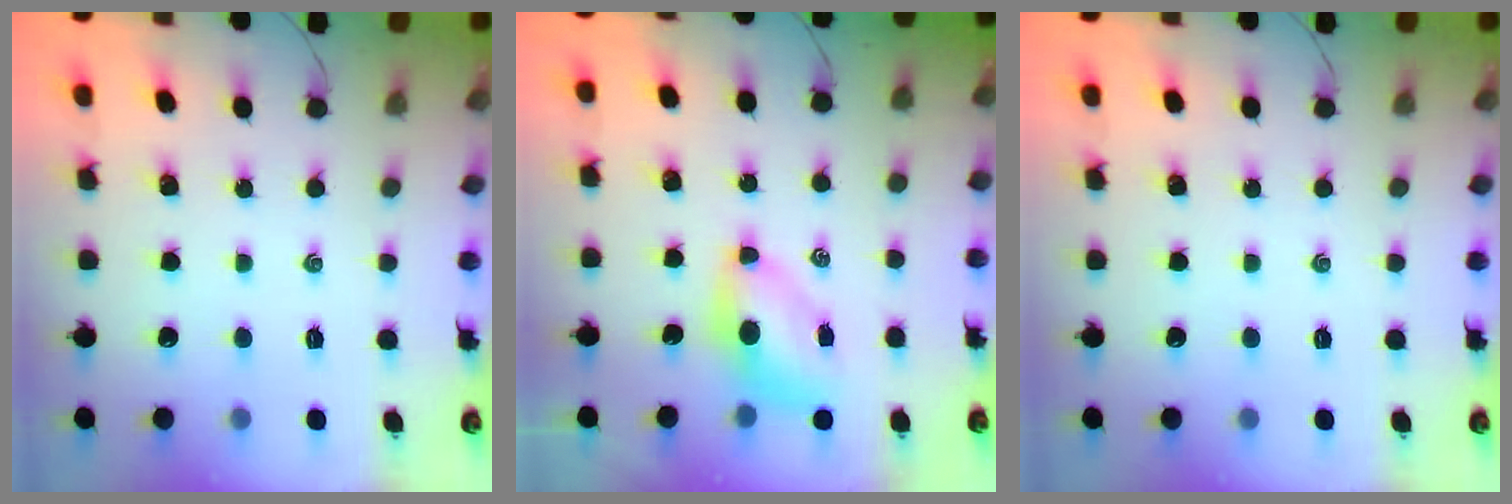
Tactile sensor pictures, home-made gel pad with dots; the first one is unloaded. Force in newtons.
{"total": 6.5, "press": 6.4, "slide": 1.1}
{"total": 0.0}